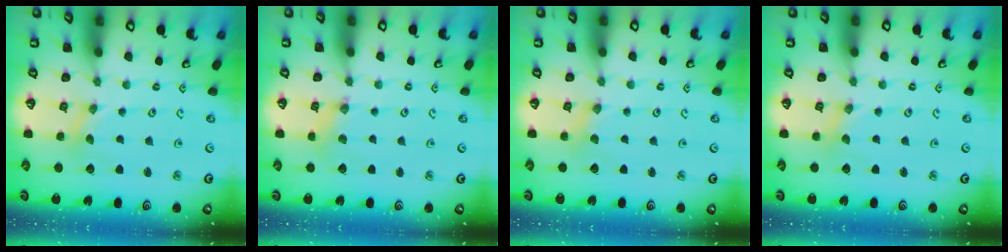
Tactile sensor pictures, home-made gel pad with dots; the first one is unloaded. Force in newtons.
{"total": 2.4, "press": 2.4, "slide": 0.3}
{"total": 1.2, "press": 1.1, "slide": 0.2}
{"total": 0.0}